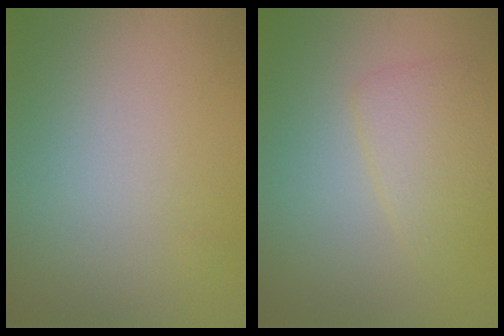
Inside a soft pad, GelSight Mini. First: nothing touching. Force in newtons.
{"total": 2.6, "press": 2.6, "slide": 0.1}